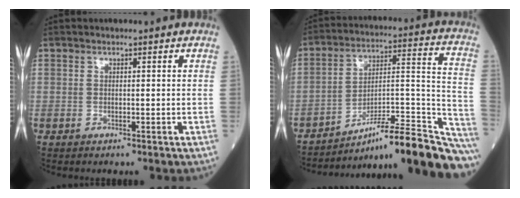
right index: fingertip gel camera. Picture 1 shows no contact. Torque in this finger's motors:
{"motor_torque": [0.02, -0.75, 0.15, 0.02]}